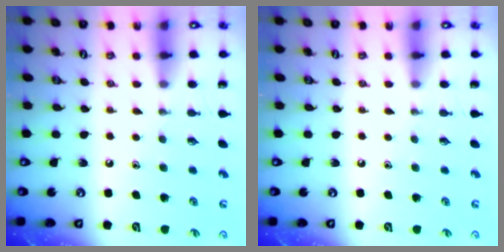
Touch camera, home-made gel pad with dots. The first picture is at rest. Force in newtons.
{"total": 0.0}